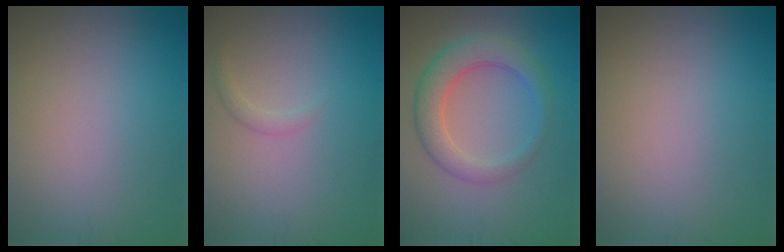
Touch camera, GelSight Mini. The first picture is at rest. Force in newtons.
{"total": 1.0, "press": 1.0, "slide": 0.0}
{"total": 4.8, "press": 4.7, "slide": 0.1}
{"total": 0.0}